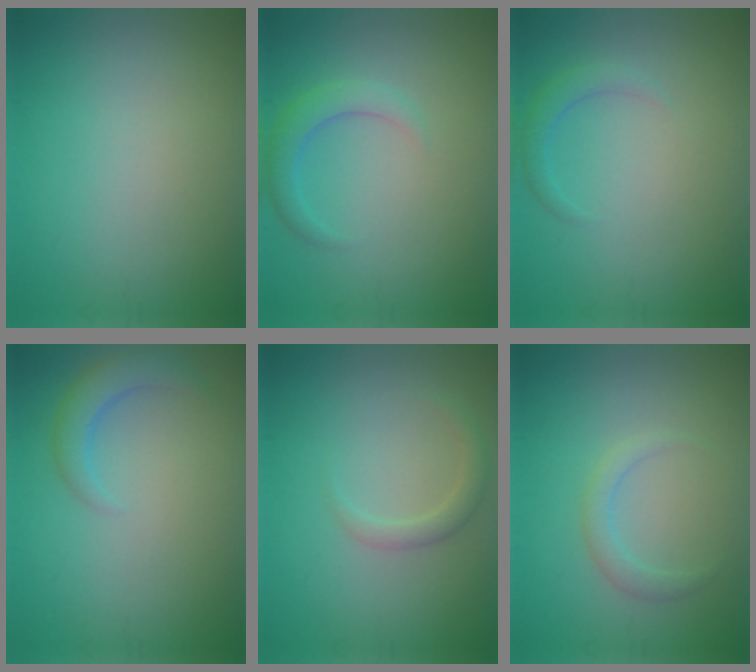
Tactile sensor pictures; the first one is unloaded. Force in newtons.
{"total": 2.4, "press": 2.4, "slide": 0.2}
{"total": 1.5, "press": 1.5, "slide": 0.1}
{"total": 2.6, "press": 2.5, "slide": 0.2}
{"total": 1.6, "press": 1.6, "slide": 0.1}
{"total": 1.5, "press": 1.5, "slide": 0.1}